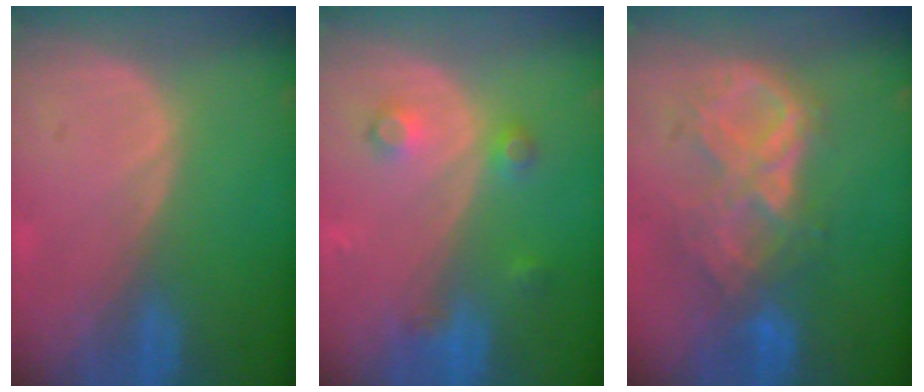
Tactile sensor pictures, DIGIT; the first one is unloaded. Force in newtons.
{"total": 3.7, "press": 3.4, "slide": 1.5}
{"total": 9.2, "press": 7.9, "slide": 4.7}